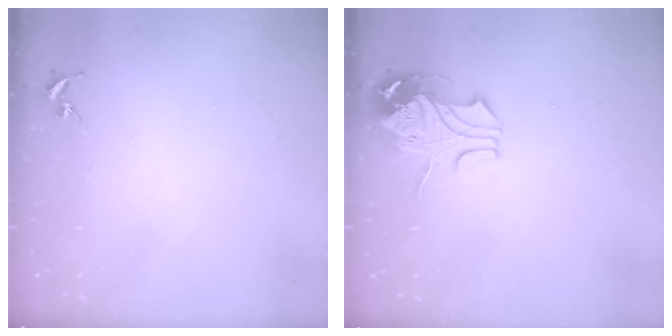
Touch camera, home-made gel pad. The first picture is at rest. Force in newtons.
{"total": 10.0, "press": 9.9, "slide": 1.5}